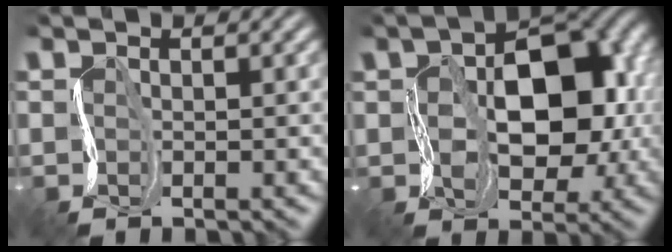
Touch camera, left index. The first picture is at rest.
{"total": 10.1, "force": [0.4, 6.6, 7.6], "torque": [-0.114, 0.007, 0.006]}